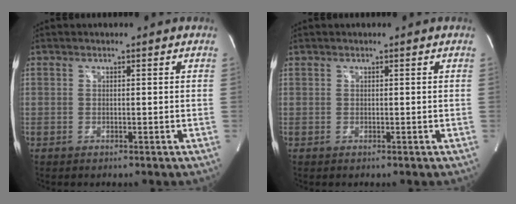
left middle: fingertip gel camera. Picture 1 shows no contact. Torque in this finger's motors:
{"motor_torque": [0.29, -0.28, -0.11, 0.02]}